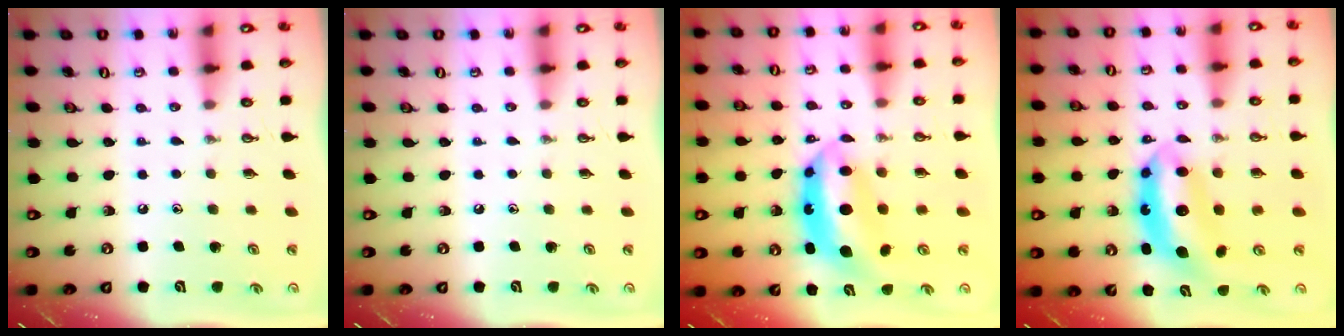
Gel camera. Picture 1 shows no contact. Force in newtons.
{"total": 0.0}
{"total": 10.1, "press": 10.1, "slide": 0.9}
{"total": 8.4, "press": 8.4, "slide": 0.6}